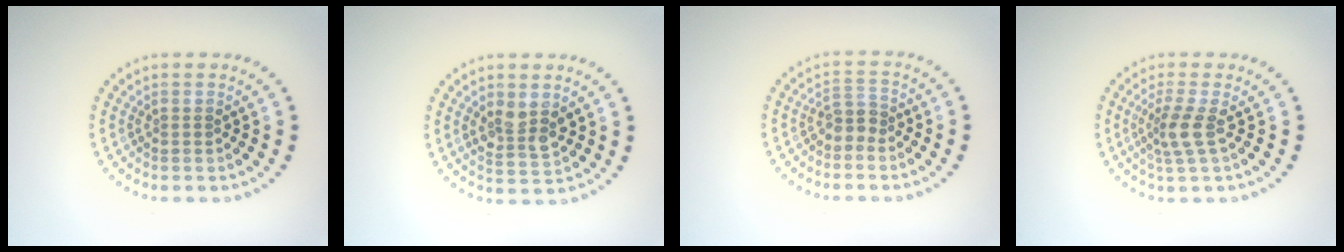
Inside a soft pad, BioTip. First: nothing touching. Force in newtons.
{"total": 2.9, "press": 2.8, "slide": 0.8}
{"total": 1.9, "press": 1.5, "slide": 1.2}
{"total": 2.5, "press": 1.9, "slide": 1.7}